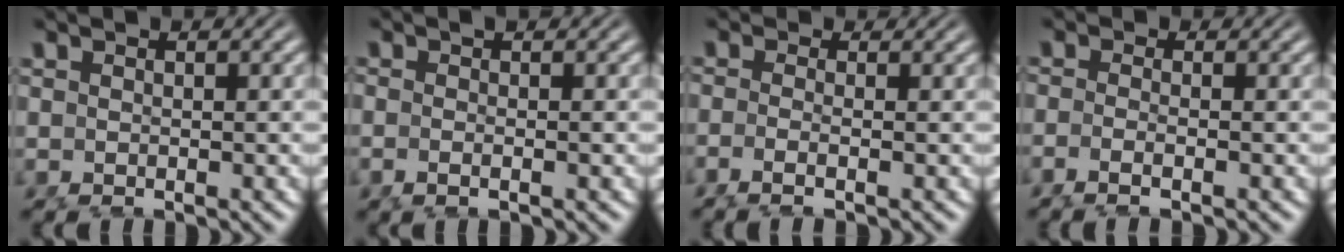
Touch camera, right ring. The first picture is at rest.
{"total": 2.0, "force": [-0.8, 0.8, 1.6], "torque": [-0.035, 0.007, -0.022]}
{"total": 2.1, "force": [-1.2, 0.4, 1.7], "torque": [-0.037, -0.004, -0.027]}
{"total": 2.4, "force": [-1.7, 0.5, 1.6], "torque": [-0.034, -0.002, -0.034]}